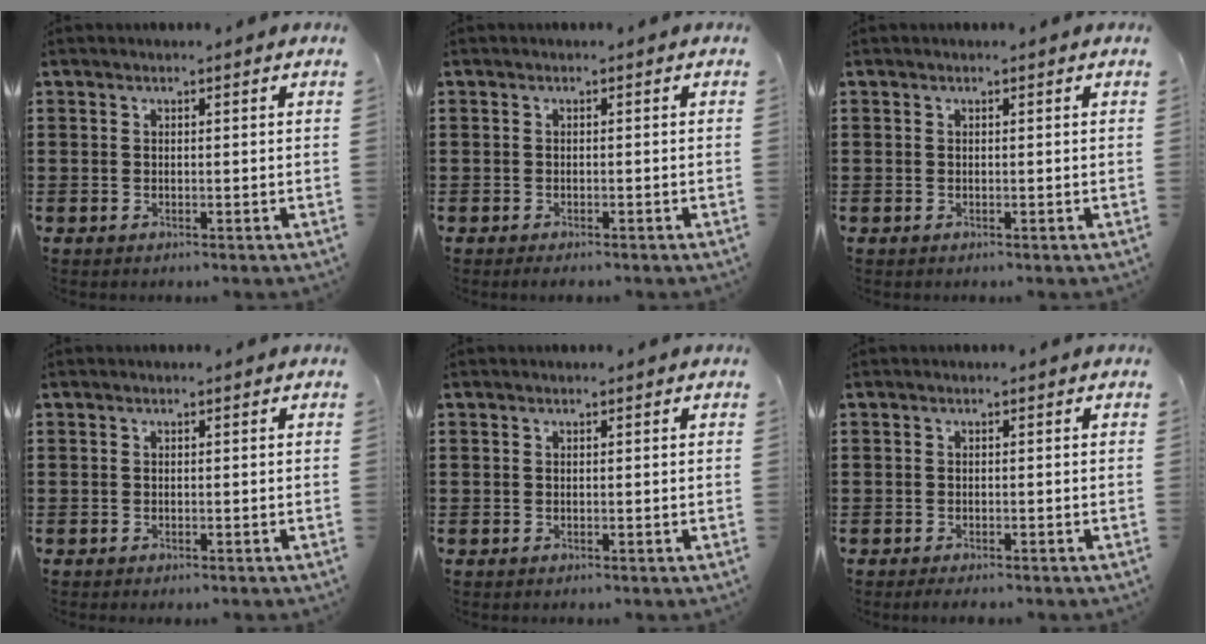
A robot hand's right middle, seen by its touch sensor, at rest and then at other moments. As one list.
[{"total": 0.6, "force": [-0.6, 0.1, 0.1], "torque": [-0.004, -0.002, -0.012]}, {"total": 0.0}, {"total": 0.0}, {"total": 0.0}, {"total": 0.9, "force": [-0.8, 0.0, 0.2], "torque": [-0.008, -0.003, -0.016]}]